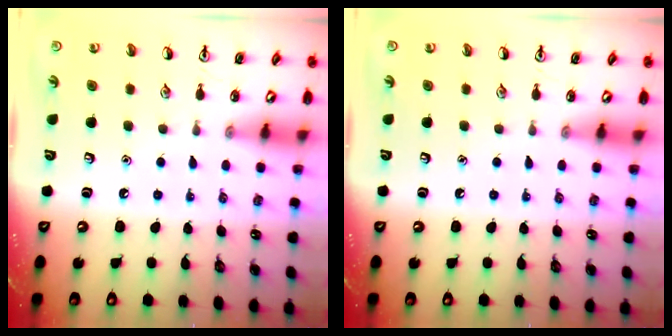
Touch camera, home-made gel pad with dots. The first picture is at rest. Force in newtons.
{"total": 0.0}